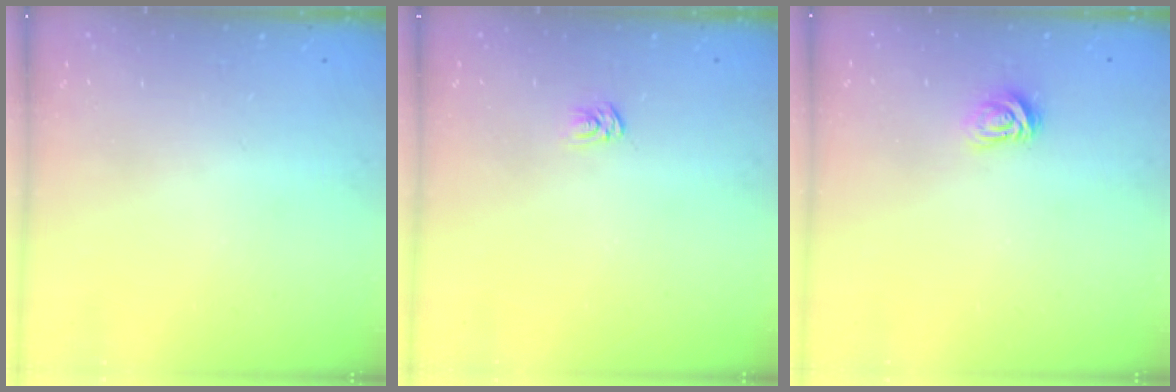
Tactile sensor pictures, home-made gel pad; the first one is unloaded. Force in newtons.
{"total": 2.5, "press": 2.5, "slide": 0.1}
{"total": 2.9, "press": 2.8, "slide": 0.4}